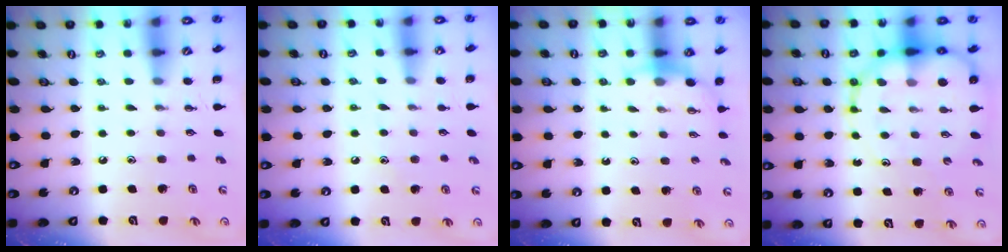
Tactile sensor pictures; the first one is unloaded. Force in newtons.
{"total": 7.8, "press": 7.5, "slide": 2.1}
{"total": 3.0, "press": 2.9, "slide": 0.9}
{"total": 14.1, "press": 13.6, "slide": 3.7}